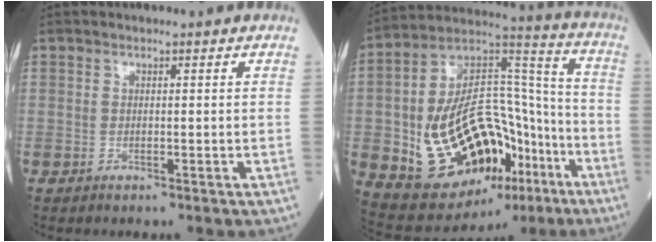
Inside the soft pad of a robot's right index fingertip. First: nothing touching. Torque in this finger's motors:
{"motor_torque": [2.14, 0.00, 1.06, 0.21]}